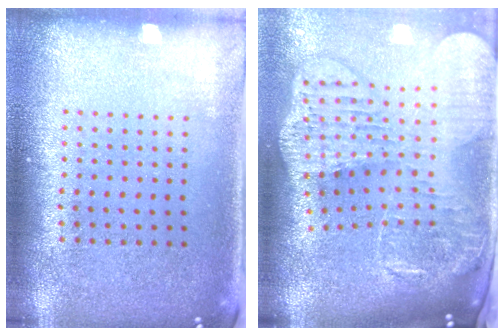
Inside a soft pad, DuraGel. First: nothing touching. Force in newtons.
{"total": 4.3, "press": 3.3, "slide": 2.8}